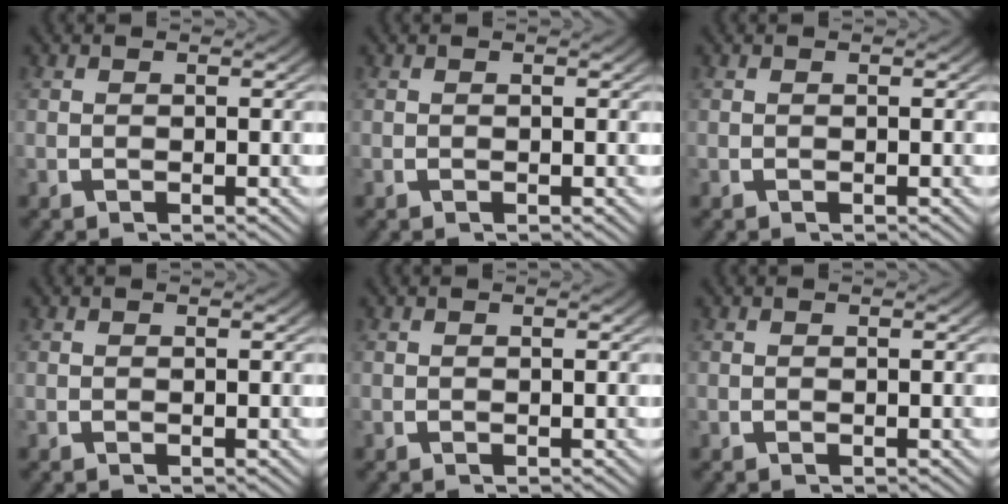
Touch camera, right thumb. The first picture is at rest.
{"total": 0.0}
{"total": 0.0}
{"total": 0.0}
{"total": 0.0}
{"total": 0.0}